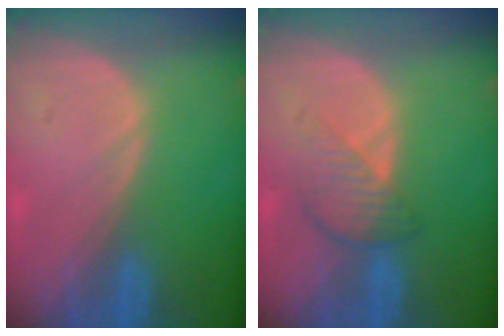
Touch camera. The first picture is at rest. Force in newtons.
{"total": 4.3, "press": 3.8, "slide": 1.9}